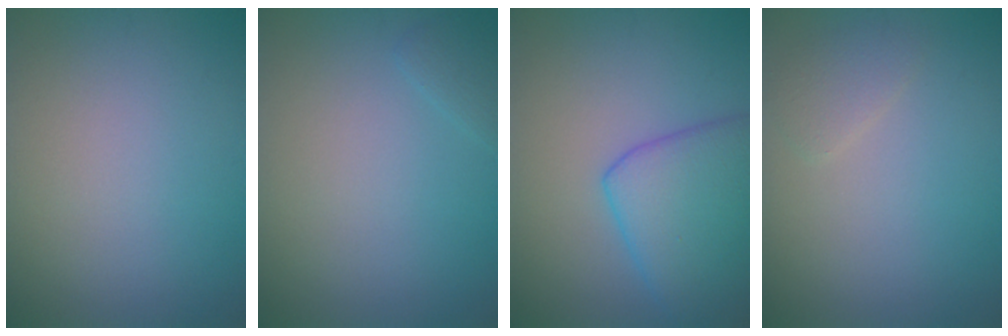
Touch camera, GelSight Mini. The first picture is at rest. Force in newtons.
{"total": 0.9, "press": 0.9, "slide": 0.1}
{"total": 6.5, "press": 6.5, "slide": 0.3}
{"total": 1.3, "press": 1.3, "slide": 0.1}